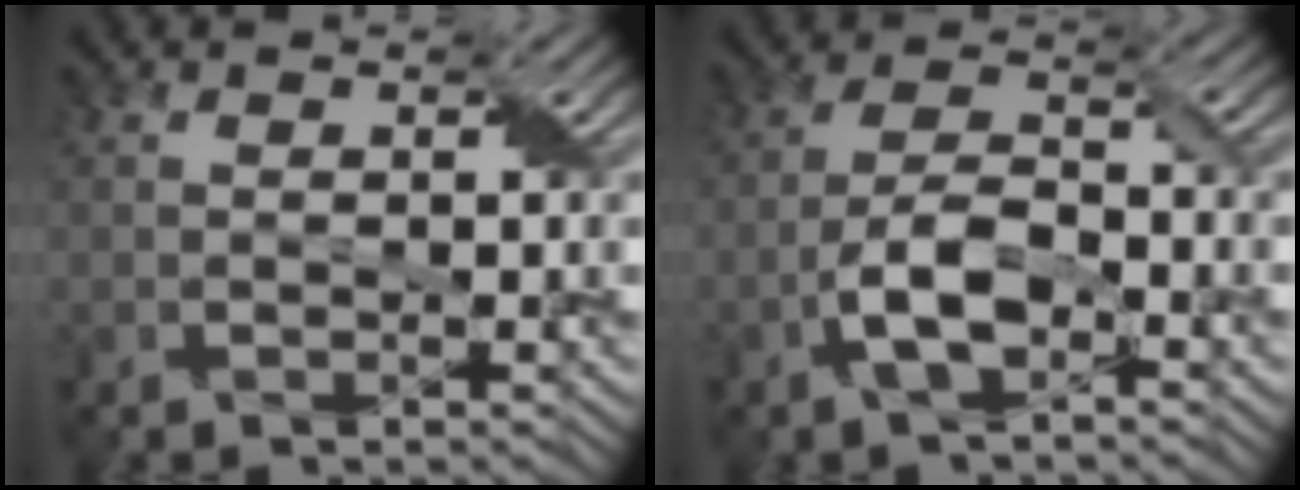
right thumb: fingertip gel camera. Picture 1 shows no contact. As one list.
[{"total": 6.0, "force": [-2.8, 2.4, 4.7], "torque": [-0.095, 0.008, -0.061]}]